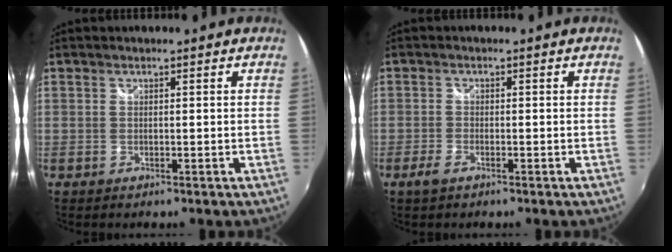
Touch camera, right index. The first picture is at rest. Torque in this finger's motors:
{"motor_torque": [0.12, -0.11, 0.12, 0.02]}